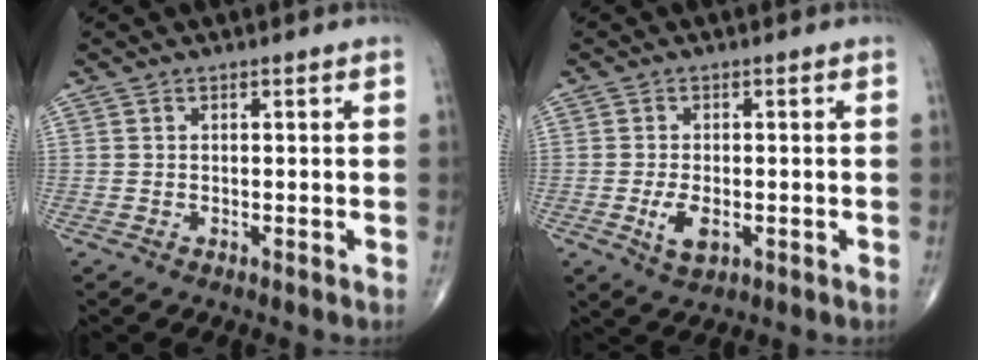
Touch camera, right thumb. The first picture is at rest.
{"total": 4.5, "force": [-1.2, 2.4, 3.7], "torque": [-0.065, -0.005, -0.016]}